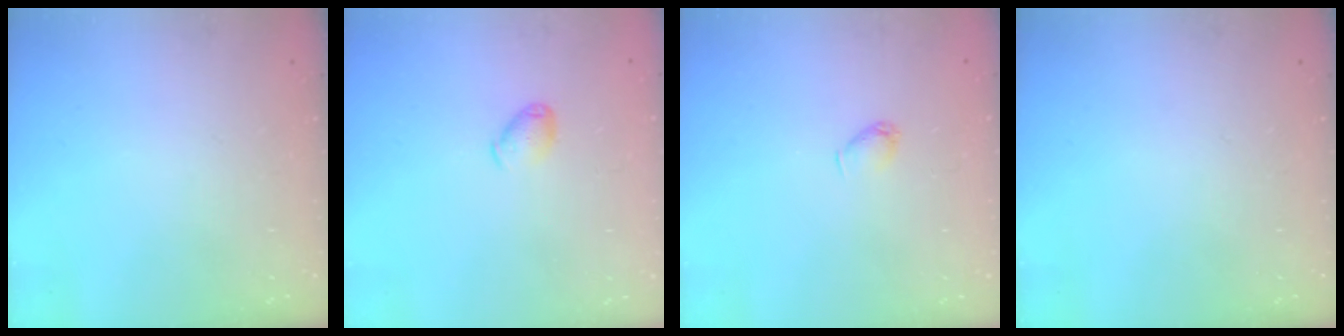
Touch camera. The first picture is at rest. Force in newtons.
{"total": 5.9, "press": 5.8, "slide": 1.1}
{"total": 3.2, "press": 3.2, "slide": 0.5}
{"total": 0.0}